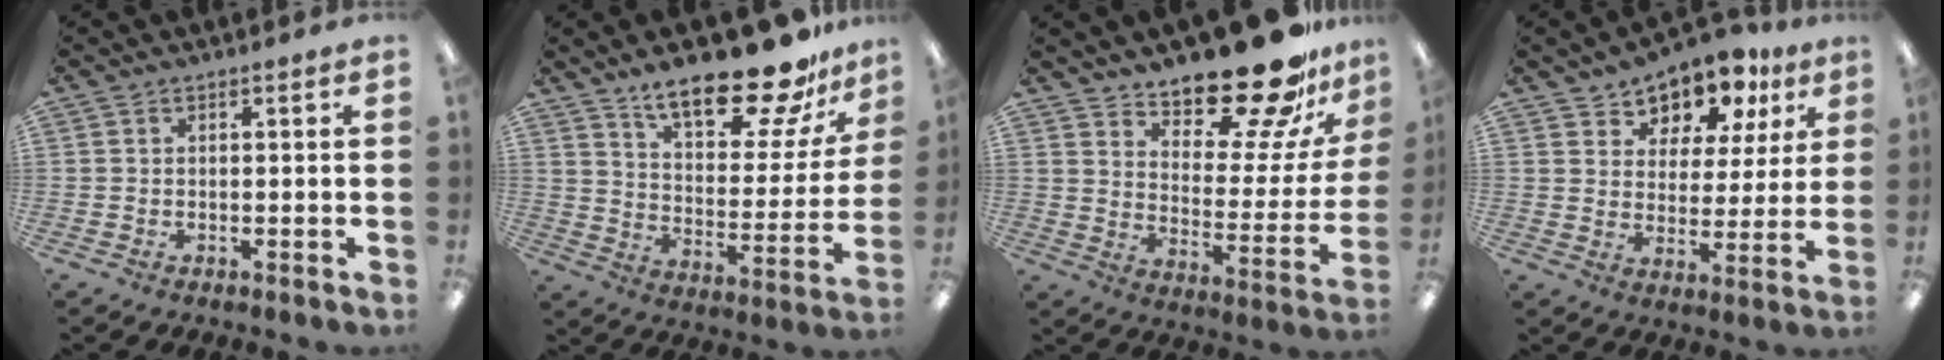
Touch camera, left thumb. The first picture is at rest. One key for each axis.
{"total": 21.2, "fx": 16.6, "fy": 6.9, "fz": 11.2, "tx": -0.169, "ty": -0.109, "tz": 0.280}
{"total": 21.1, "fx": 17.8, "fy": 6.3, "fz": 9.3, "tx": -0.120, "ty": -0.135, "tz": 0.295}
{"total": 9.6, "fx": 8.2, "fy": 4.8, "fz": 1.7, "tx": -0.041, "ty": -0.068, "tz": 0.149}